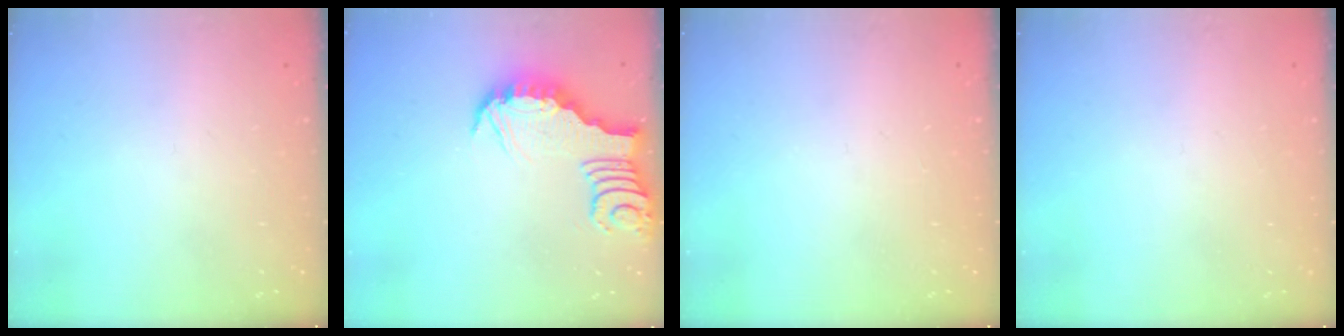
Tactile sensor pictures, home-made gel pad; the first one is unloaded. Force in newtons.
{"total": 3.7, "press": 3.7, "slide": 0.1}
{"total": 1.6, "press": 1.5, "slide": 0.5}
{"total": 0.0}